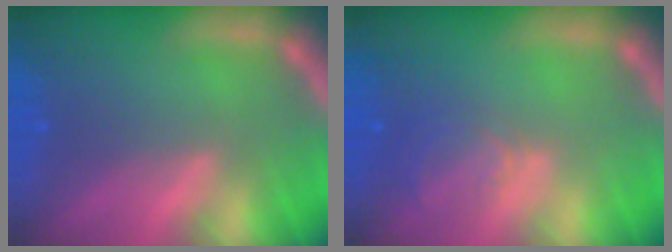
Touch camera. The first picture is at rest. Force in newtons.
{"total": 2.9}